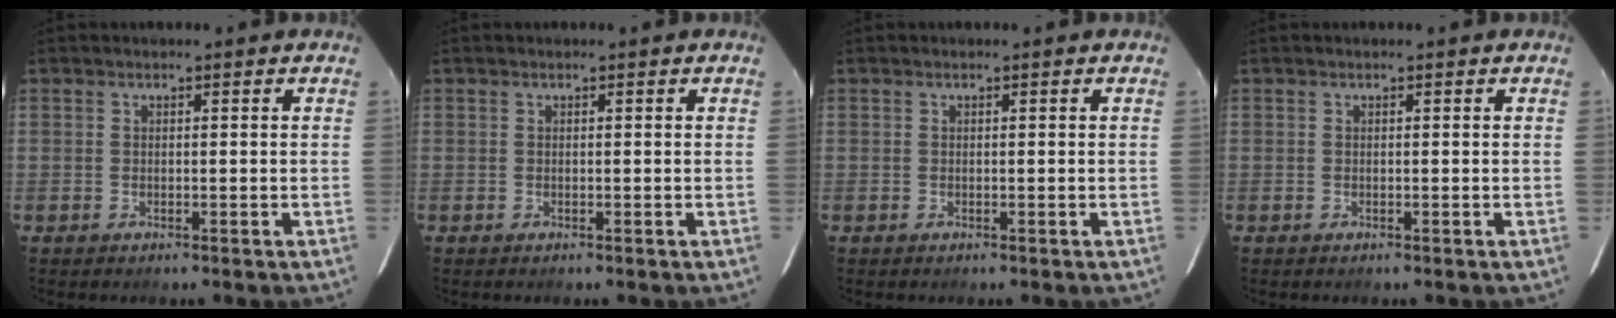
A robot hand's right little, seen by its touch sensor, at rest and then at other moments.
{"total": 0.0}
{"total": 0.0}
{"total": 0.0}